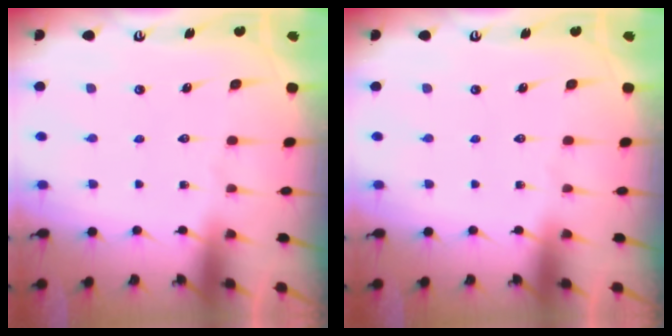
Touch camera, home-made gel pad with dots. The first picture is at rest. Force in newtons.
{"total": 0.0}